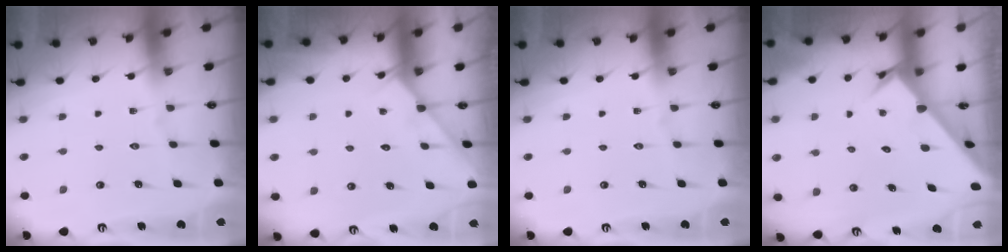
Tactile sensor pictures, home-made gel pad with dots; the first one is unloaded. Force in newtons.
{"total": 3.7, "press": 3.7, "slide": 0.5}
{"total": 0.0}
{"total": 2.7, "press": 2.7, "slide": 0.2}